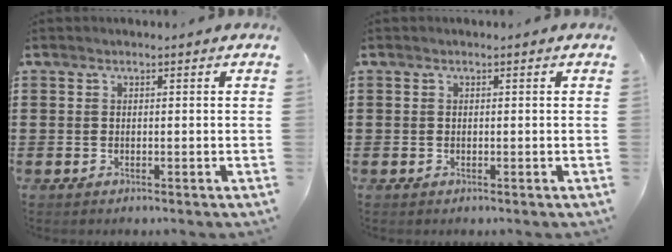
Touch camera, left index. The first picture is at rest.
{"total": 0.0}